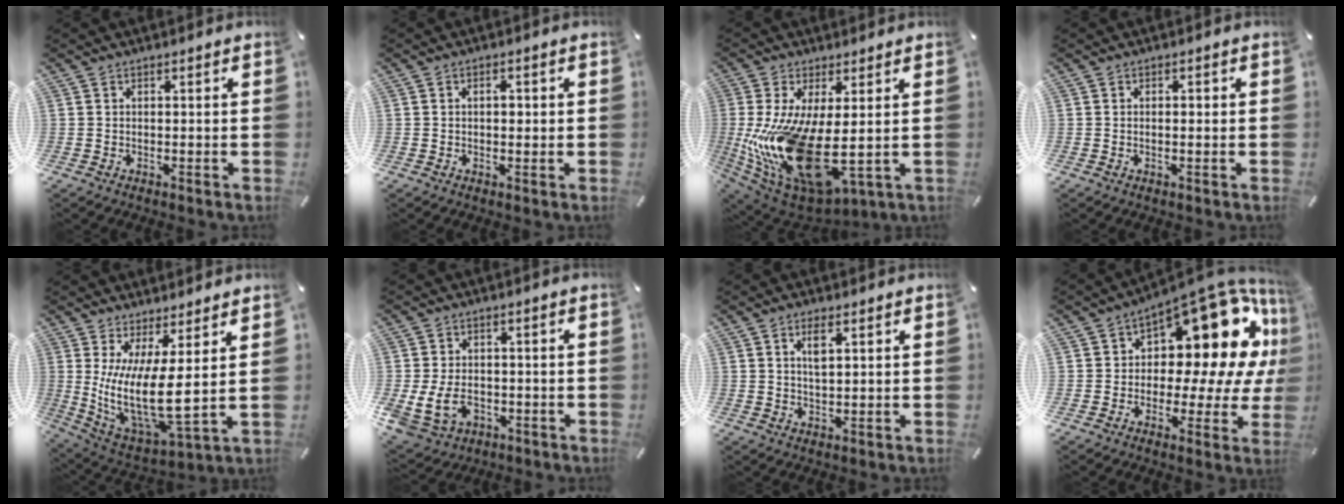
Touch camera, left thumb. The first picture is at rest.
{"total": 2.0, "force": [0.2, 1.2, 1.5], "torque": [-0.024, 0.000, 0.001]}
{"total": 20.9, "force": [-0.5, 9.4, 18.6], "torque": [-0.378, -0.043, 0.011]}
{"total": 1.1, "force": [-0.2, 0.4, 1.0], "torque": [-0.021, 0.001, -0.004]}
{"total": 16.4, "force": [2.8, 5.4, 15.2], "torque": [-0.323, -0.048, 0.056]}
{"total": 8.4, "force": [-1.7, 6.9, 4.6], "torque": [-0.098, 0.010, -0.025]}
{"total": 3.9, "force": [1.4, 1.7, 3.3], "torque": [-0.071, 0.001, 0.018]}
{"total": 19.4, "force": [8.2, 10.4, 14.2], "torque": [-0.172, -0.087, 0.140]}